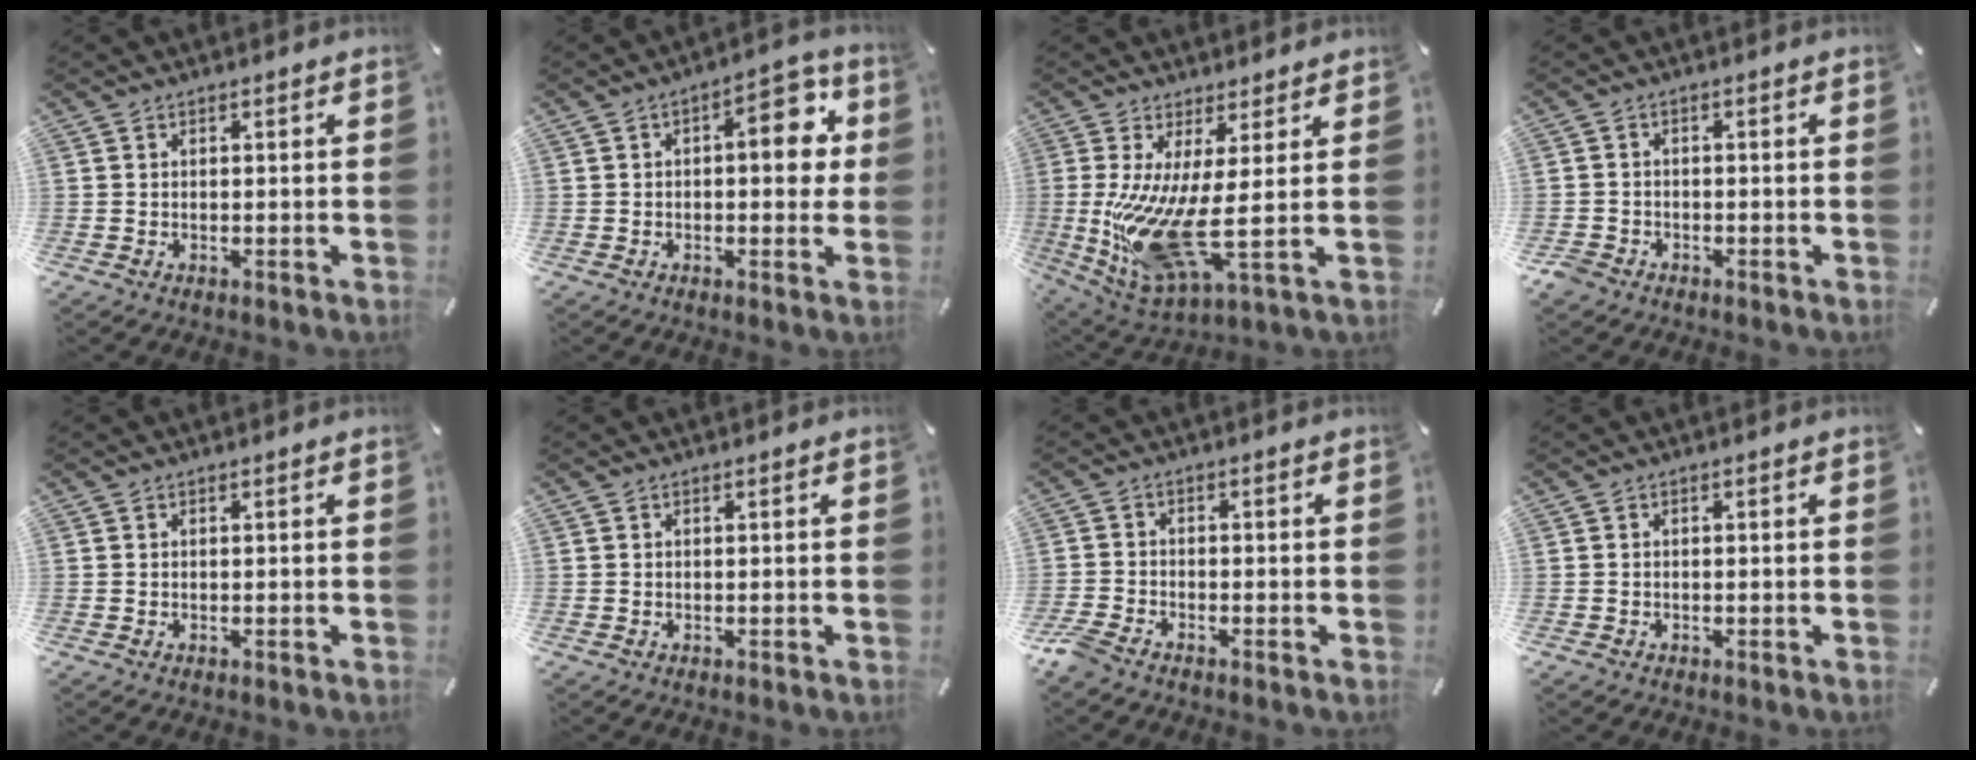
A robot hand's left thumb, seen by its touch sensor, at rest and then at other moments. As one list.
[{"total": 10.1, "force": [1.7, 5.2, 8.4], "torque": [-0.096, -0.004, 0.017]}, {"total": 14.5, "force": [0.6, 3.3, 14.1], "torque": [-0.299, -0.040, 0.013]}, {"total": 2.4, "force": [-1.6, 1.7, 0.6], "torque": [-0.016, 0.007, -0.034]}, {"total": 0.0}, {"total": 0.0}, {"total": 3.3, "force": [-2.7, 1.2, 1.3], "torque": [-0.047, 0.005, -0.060]}, {"total": 0.6, "force": [-0.3, 0.5, 0.2], "torque": [-0.003, 0.002, -0.007]}]